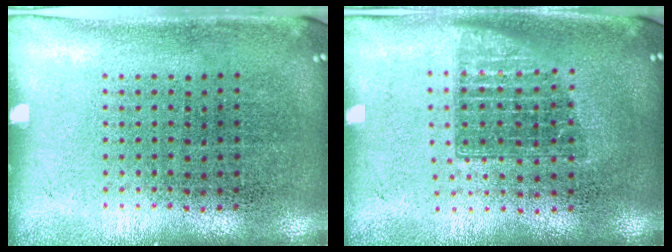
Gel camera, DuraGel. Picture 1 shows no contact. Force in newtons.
{"total": 1.4, "press": 1.1, "slide": 0.8}